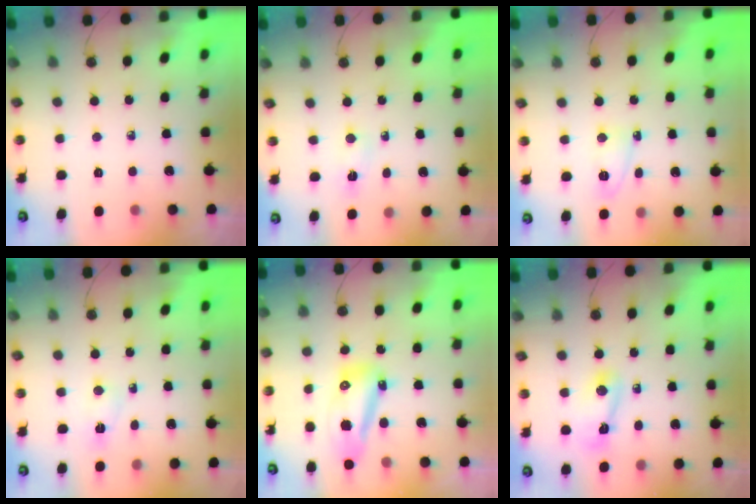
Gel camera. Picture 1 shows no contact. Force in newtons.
{"total": 2.0, "press": 1.5, "slide": 1.3}
{"total": 3.9, "press": 3.8, "slide": 0.8}
{"total": 2.5, "press": 2.4, "slide": 0.5}
{"total": 11.2, "press": 11.1, "slide": 1.2}
{"total": 4.8, "press": 4.7, "slide": 1.0}